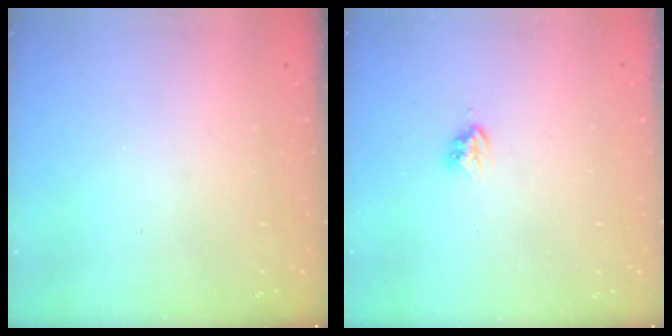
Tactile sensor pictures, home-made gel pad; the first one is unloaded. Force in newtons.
{"total": 3.5, "press": 3.5, "slide": 0.4}